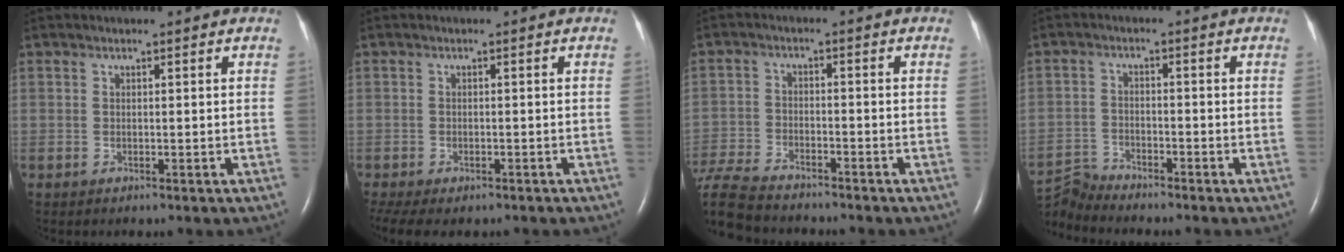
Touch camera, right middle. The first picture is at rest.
{"total": 8.0, "force": [-5.8, 3.5, 4.2], "torque": [-0.089, -0.005, -0.082]}
{"total": 13.5, "force": [-11.8, 3.6, 5.6], "torque": [-0.145, -0.013, -0.199]}
{"total": 5.3, "force": [-5.2, -0.5, -0.7], "torque": [0.005, -0.005, -0.098]}